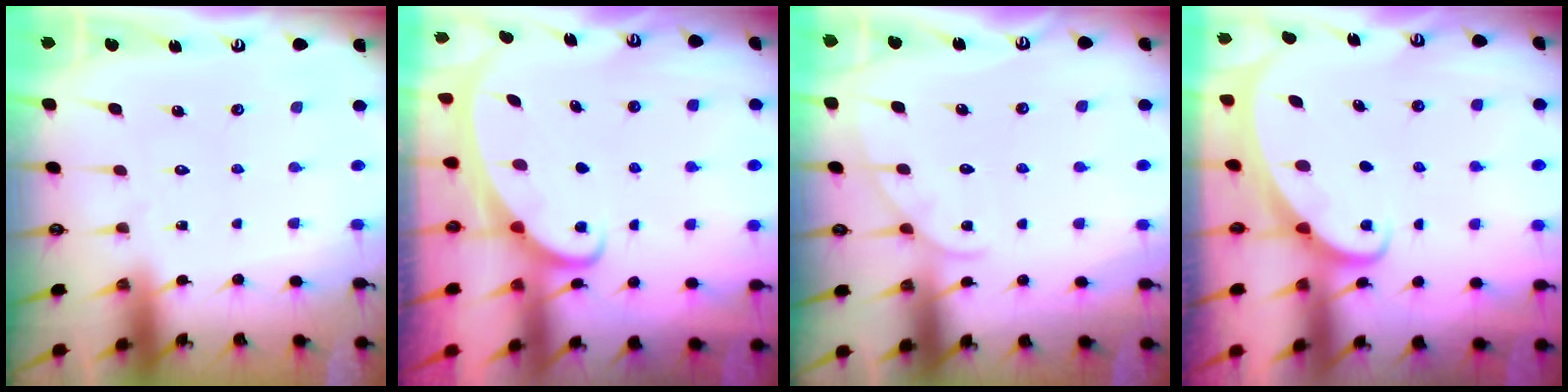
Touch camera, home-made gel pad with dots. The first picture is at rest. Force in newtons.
{"total": 2.1, "press": 2.1, "slide": 0.3}
{"total": 4.9, "press": 4.9, "slide": 0.5}
{"total": 1.5, "press": 1.5, "slide": 0.1}